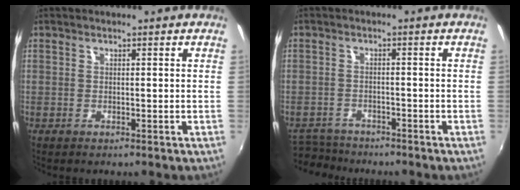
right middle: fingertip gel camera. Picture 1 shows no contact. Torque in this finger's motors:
{"motor_torque": [-0.74, -0.68, -0.25, -0.05]}